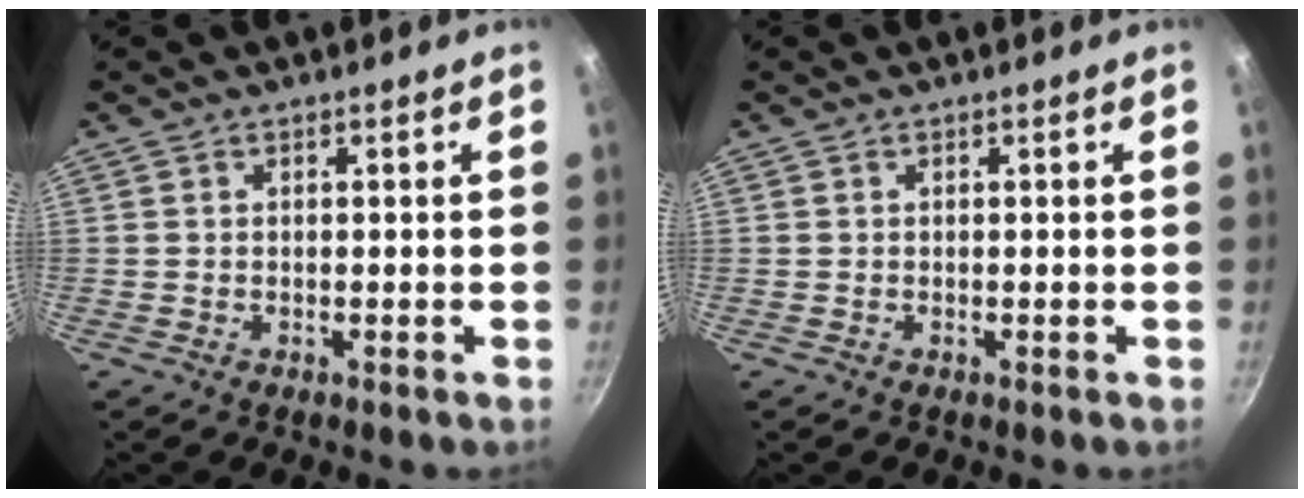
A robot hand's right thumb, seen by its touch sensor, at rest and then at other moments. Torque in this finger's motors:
{"motor_torque": [-0.33, 0.02, 0.00, 0.00, 0.00]}